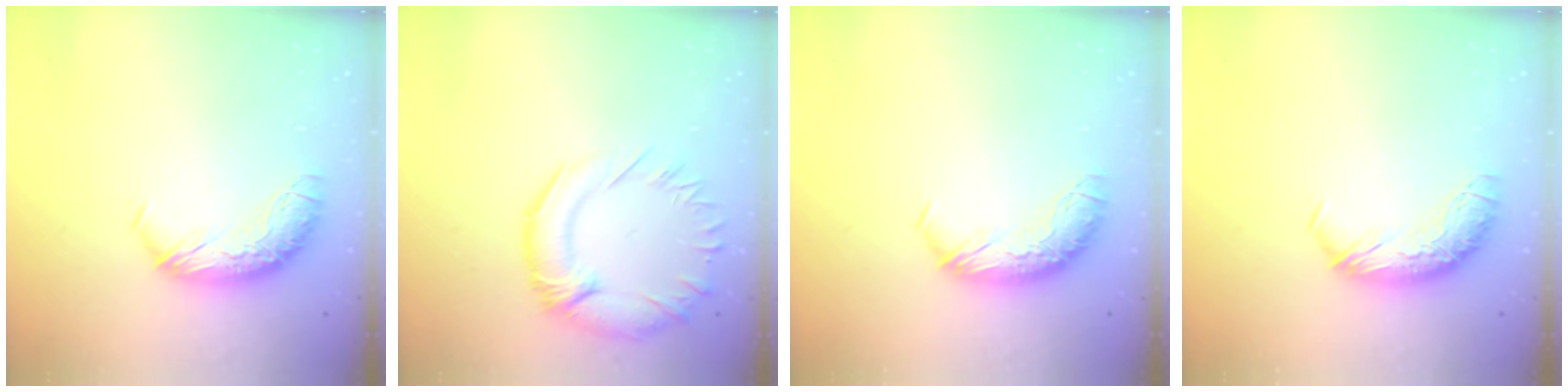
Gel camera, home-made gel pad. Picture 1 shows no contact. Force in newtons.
{"total": 4.5, "press": 3.8, "slide": 2.3}
{"total": 0.0}
{"total": 0.0}